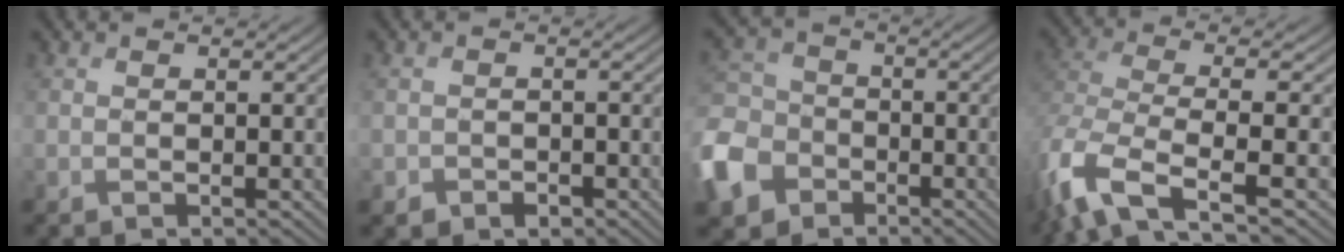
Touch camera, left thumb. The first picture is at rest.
{"total": 2.0, "force": [-1.1, 1.6, 0.6], "torque": [-0.006, -0.007, -0.022]}
{"total": 10.6, "force": [-5.2, 8.0, 4.8], "torque": [-0.154, -0.022, -0.118]}
{"total": 10.4, "force": [-4.9, 4.0, 8.3], "torque": [-0.205, -0.026, -0.098]}